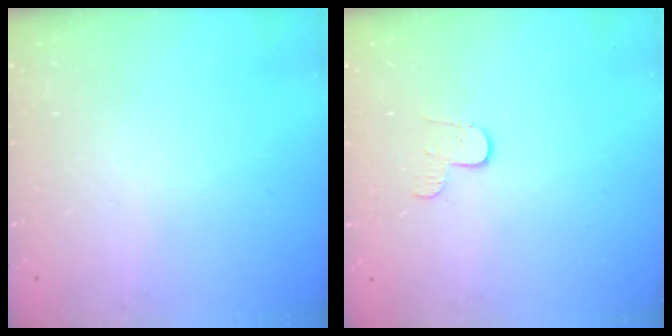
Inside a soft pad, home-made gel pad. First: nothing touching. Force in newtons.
{"total": 4.4, "press": 4.4, "slide": 0.4}